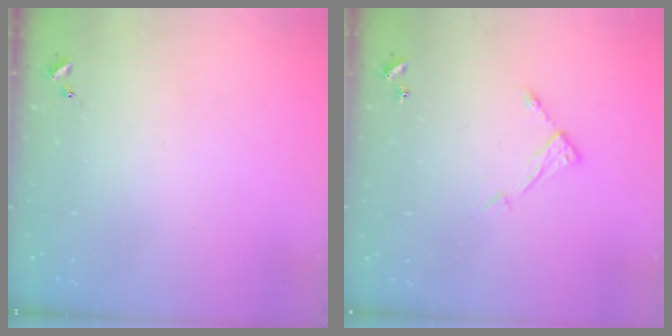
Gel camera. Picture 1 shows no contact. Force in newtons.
{"total": 6.3, "press": 6.3, "slide": 0.4}